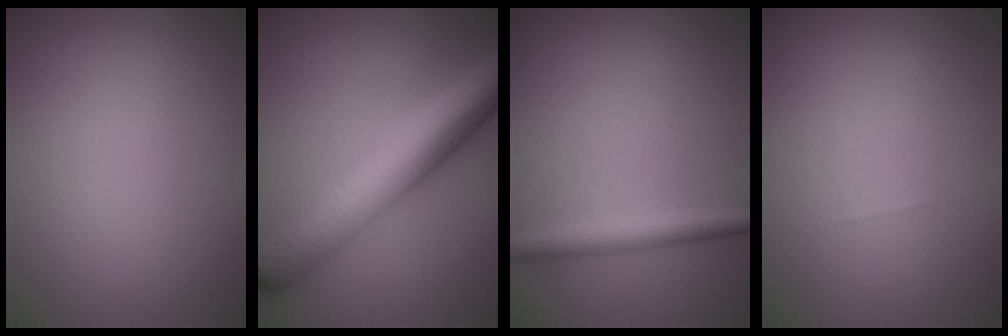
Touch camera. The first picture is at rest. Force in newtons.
{"total": 8.9, "press": 8.9, "slide": 0.1}
{"total": 2.3, "press": 2.3, "slide": 0.0}
{"total": 0.0}